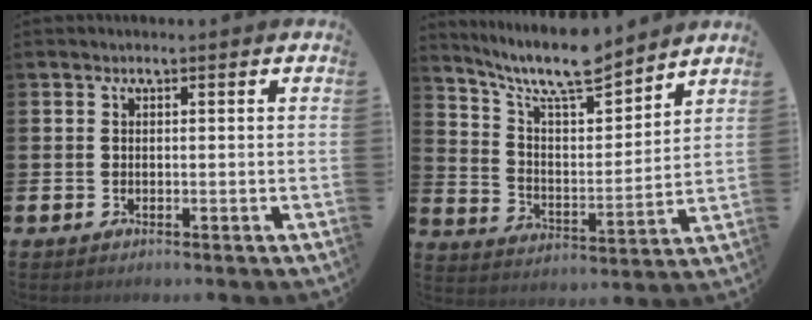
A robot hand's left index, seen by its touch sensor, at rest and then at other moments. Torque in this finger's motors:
{"motor_torque": [0.22, -0.36, 0.48, 0.12]}